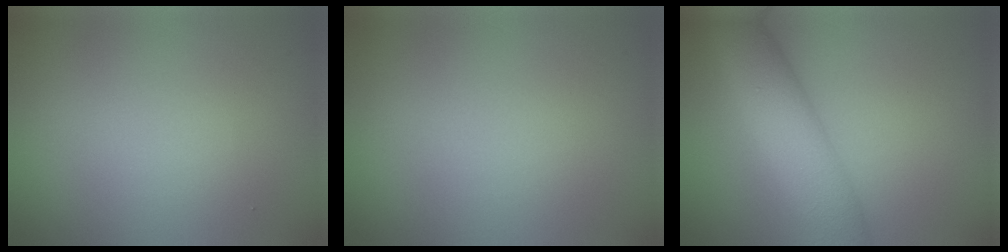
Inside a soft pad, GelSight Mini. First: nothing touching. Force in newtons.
{"total": 0.0}
{"total": 7.4, "press": 7.4, "slide": 0.2}